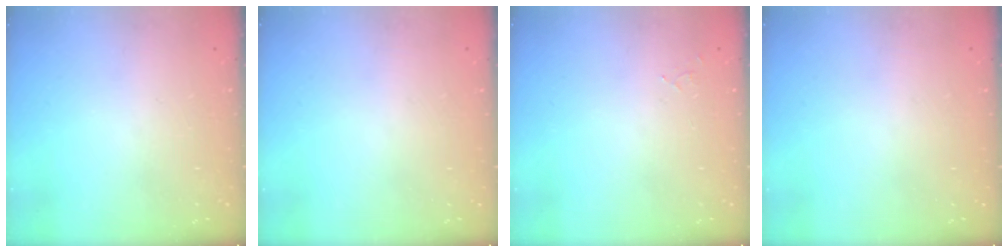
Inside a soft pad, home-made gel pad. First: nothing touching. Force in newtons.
{"total": 0.0}
{"total": 5.2, "press": 5.2, "slide": 0.4}
{"total": 0.0}